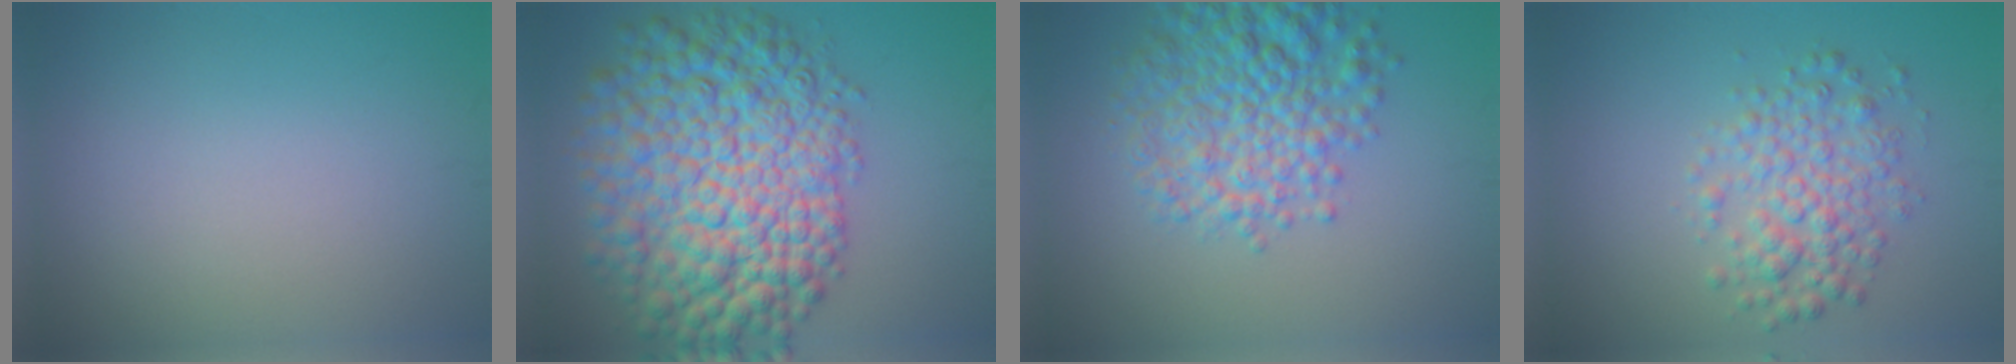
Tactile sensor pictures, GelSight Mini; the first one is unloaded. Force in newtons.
{"total": 12.8, "press": 12.8, "slide": 0.4}
{"total": 7.0, "press": 7.0, "slide": 0.3}
{"total": 4.1, "press": 4.1, "slide": 0.1}